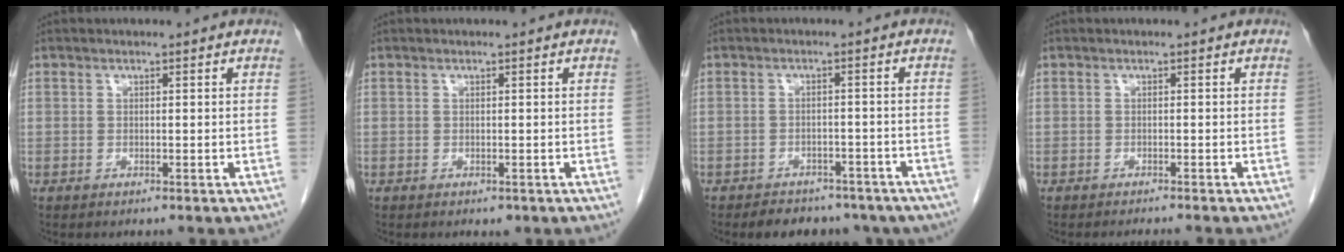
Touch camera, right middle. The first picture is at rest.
{"total": 0.6, "force": [-0.3, 0.4, 0.3], "torque": [-0.003, 0.001, 0.001]}
{"total": 10.1, "force": [-7.9, 5.3, 3.3], "torque": [-0.040, 0.003, -0.086]}
{"total": 2.4, "force": [-2.3, -0.5, 0.7], "torque": [-0.003, -0.003, -0.030]}